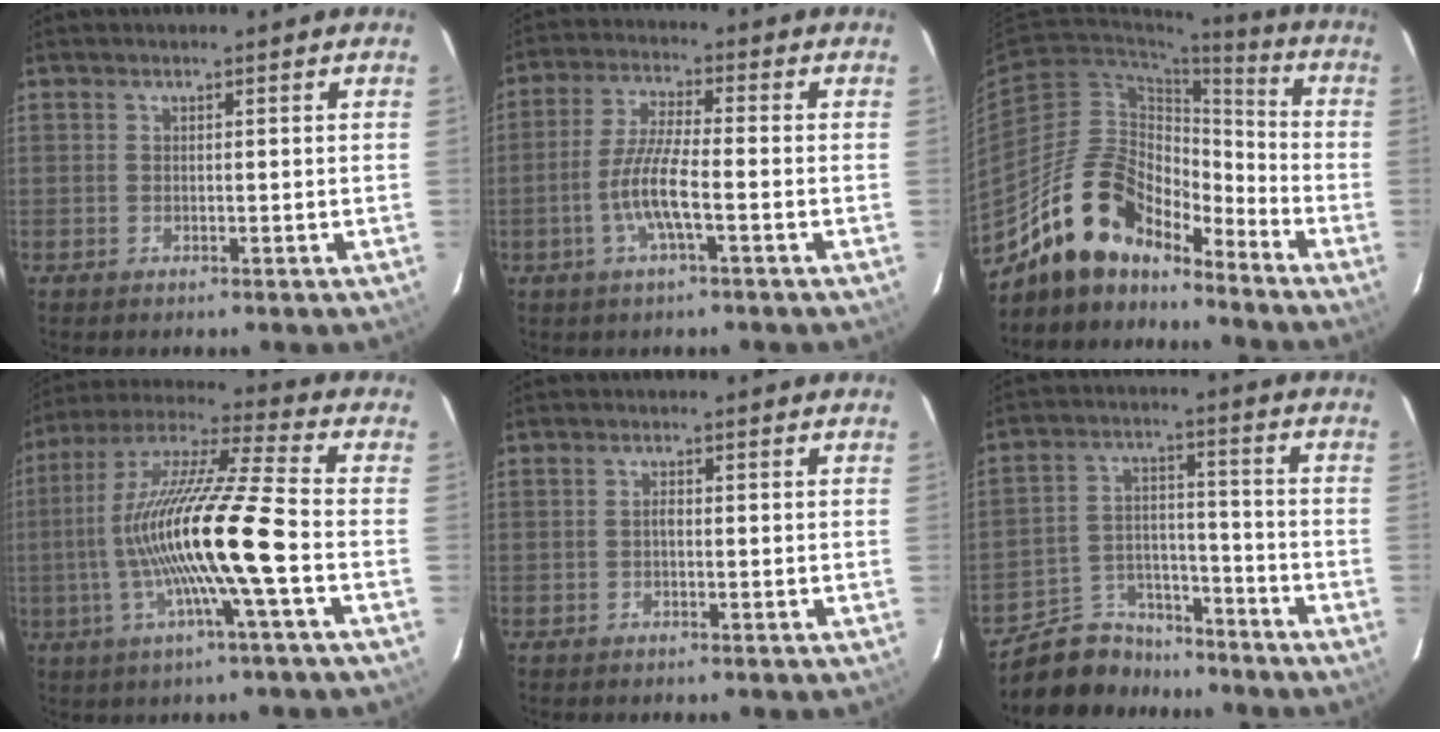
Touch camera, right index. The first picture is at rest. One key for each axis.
{"total": 7.7, "fx": -2.7, "fy": 0.9, "fz": 7.2, "tx": -0.148, "ty": -0.002, "tz": -0.052}
{"total": 16.7, "fx": -13.7, "fy": 7.1, "fz": 6.4, "tx": -0.124, "ty": 0.026, "tz": -0.235}
{"total": 17.8, "fx": -3.7, "fy": -0.1, "fz": 17.4, "tx": -0.327, "ty": -0.004, "tz": -0.073}
{"total": 0.7, "fx": -0.3, "fy": 0.4, "fz": 0.6, "tx": -0.011, "ty": 0.005, "tz": -0.006}
{"total": 11.3, "fx": -9.8, "fy": 5.3, "fz": 1.5, "tx": -0.044, "ty": 0.037, "tz": -0.158}